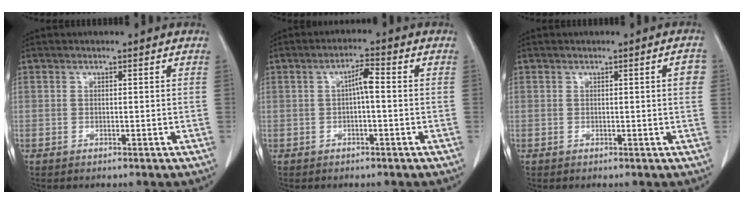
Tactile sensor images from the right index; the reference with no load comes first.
{"total": 3.0, "force": [0.0, 0.5, 3.0], "torque": [-0.051, 0.010, 0.000]}
{"total": 2.1, "force": [0.4, 0.2, 2.1], "torque": [-0.021, 0.005, 0.005]}